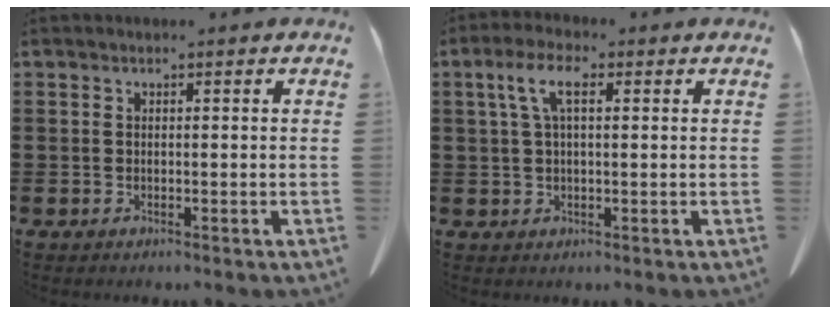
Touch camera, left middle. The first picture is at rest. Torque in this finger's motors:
{"motor_torque": [0.12, 0.14, 0.47, 0.15]}